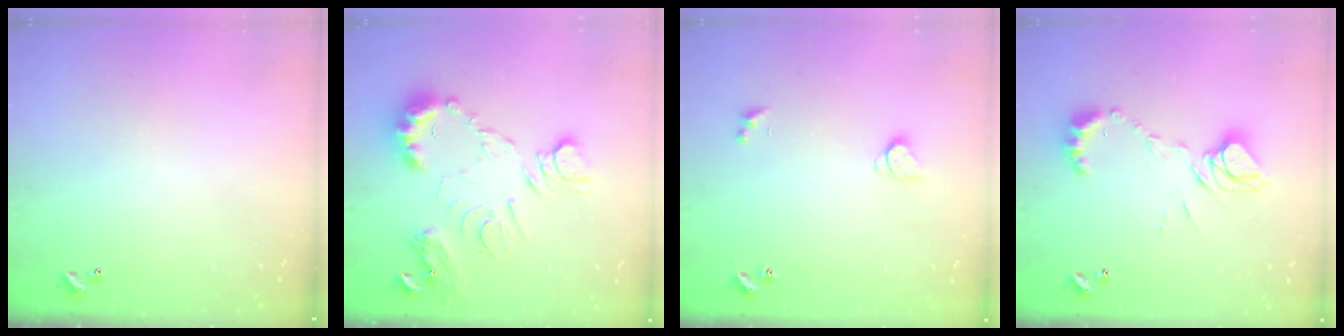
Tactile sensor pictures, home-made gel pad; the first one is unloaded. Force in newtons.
{"total": 12.8, "press": 12.7, "slide": 1.5}
{"total": 1.5, "press": 1.4, "slide": 0.4}
{"total": 11.4, "press": 11.4, "slide": 1.0}